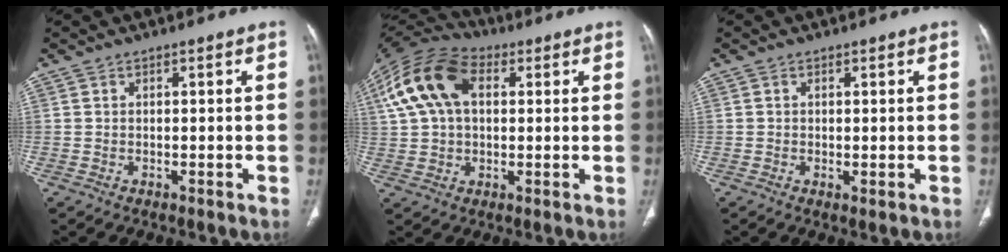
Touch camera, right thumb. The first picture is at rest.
{"total": 15.8, "force": [4.2, 10.1, 11.4], "torque": [-0.226, 0.029, 0.071]}
{"total": 1.1, "force": [-0.1, 0.4, 1.0], "torque": [-0.023, -0.007, 0.001]}